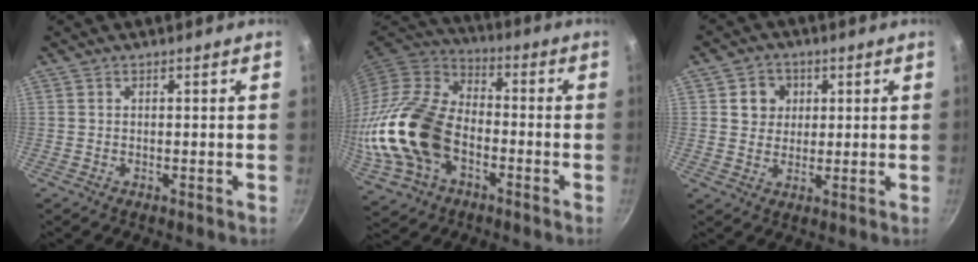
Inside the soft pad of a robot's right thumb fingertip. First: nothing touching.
{"total": 22.4, "force": [-5.1, 14.9, 15.9], "torque": [-0.317, 0.032, -0.097]}
{"total": 5.4, "force": [1.5, 4.9, 1.7], "torque": [0.008, -0.001, 0.021]}